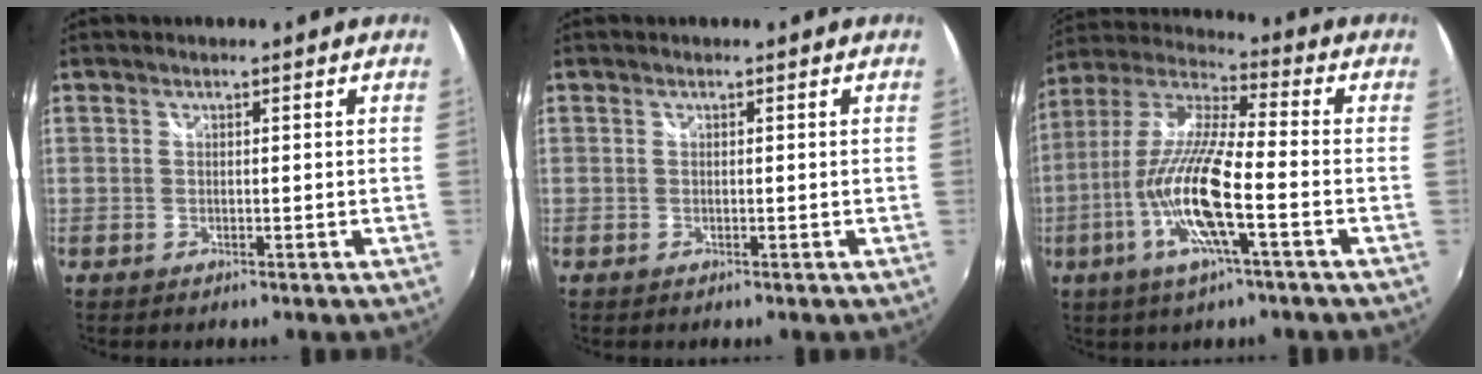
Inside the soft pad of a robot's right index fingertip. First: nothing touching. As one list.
[{"total": 0.0}, {"total": 15.9, "force": [-5.6, 2.3, 14.7], "torque": [-0.294, -0.015, -0.113]}]